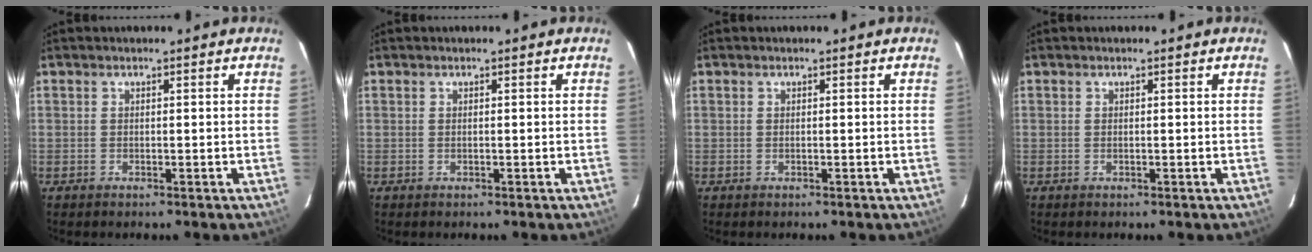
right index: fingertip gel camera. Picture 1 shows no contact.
{"total": 0.0}
{"total": 0.0}
{"total": 0.0}